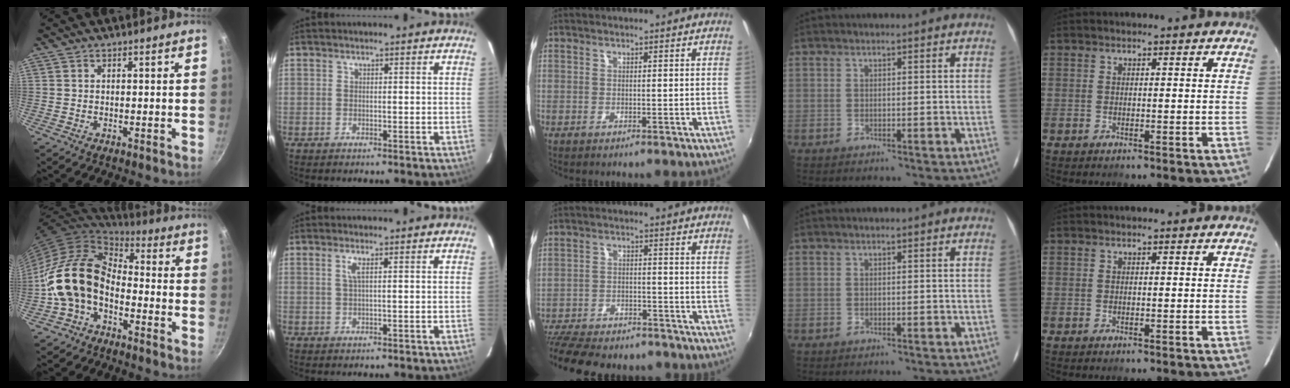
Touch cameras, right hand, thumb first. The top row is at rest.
{"thumb": {"total": 14.8, "force": [-4.6, 10.1, 9.7], "torque": [-0.161, 0.060, -0.109]}, "index": {"total": 1.5, "force": [0.4, -0.2, 1.4], "torque": [-0.030, 0.000, 0.007]}, "middle": {"total": 19.2, "force": [-16.0, 6.8, 8.1], "torque": [-0.189, -0.019, -0.237]}}